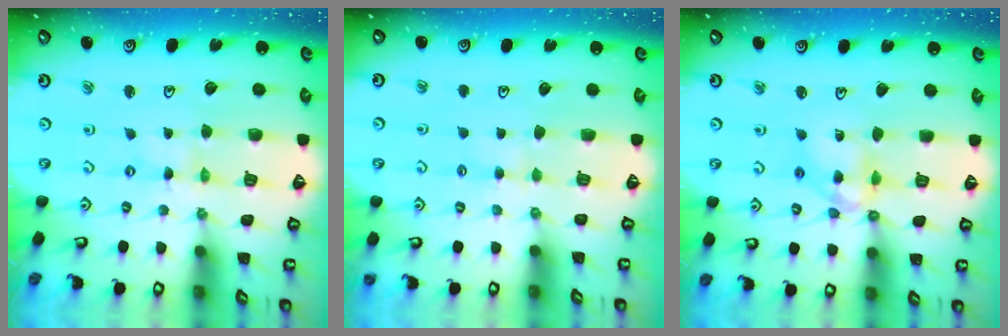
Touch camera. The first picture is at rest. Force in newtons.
{"total": 3.2, "press": 3.2, "slide": 0.5}
{"total": 11.4, "press": 11.3, "slide": 1.4}